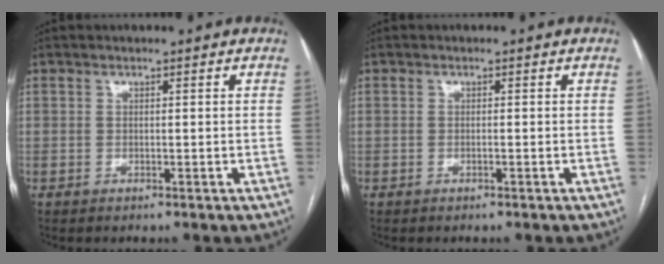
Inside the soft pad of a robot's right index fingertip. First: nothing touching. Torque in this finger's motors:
{"motor_torque": [0.11, 0.06, 0.08, 0.00]}